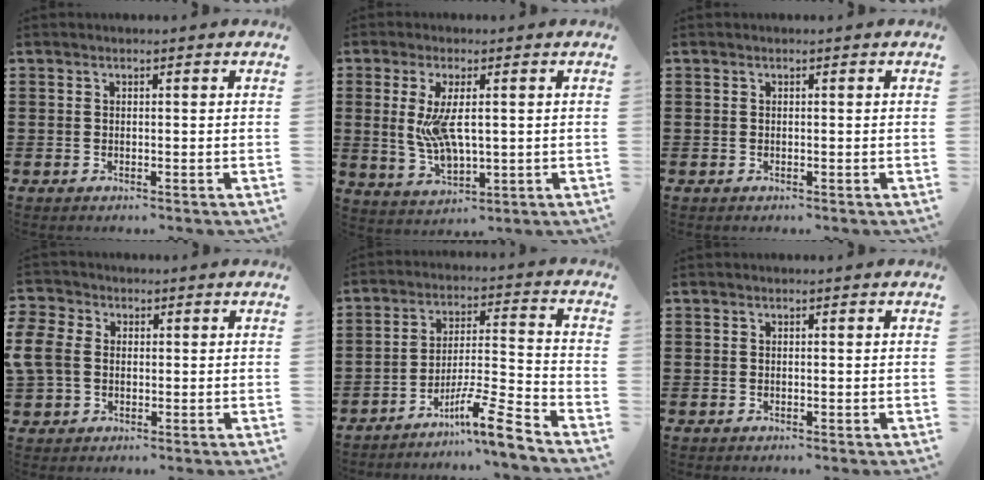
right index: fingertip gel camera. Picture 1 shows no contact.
{"total": 6.8, "force": [0.6, 2.6, 6.3], "torque": [-0.143, -0.001, 0.005]}
{"total": 0.0}
{"total": 4.9, "force": [0.2, 4.0, 2.9], "torque": [-0.101, 0.000, -0.007]}
{"total": 9.0, "force": [-7.0, 0.1, 5.6], "torque": [-0.089, 0.003, -0.130]}
{"total": 0.0}